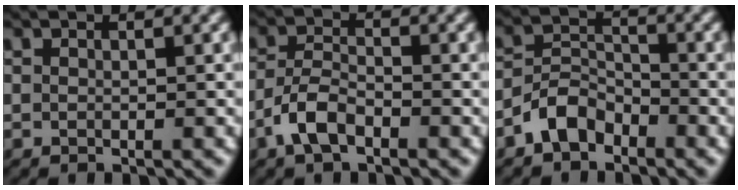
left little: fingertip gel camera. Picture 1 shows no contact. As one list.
[{"total": 3.4, "force": [-2.2, 1.4, 2.3], "torque": [-0.046, 0.005, -0.050]}, {"total": 3.5, "force": [-2.6, 1.9, 1.4], "torque": [-0.025, 0.011, -0.058]}]